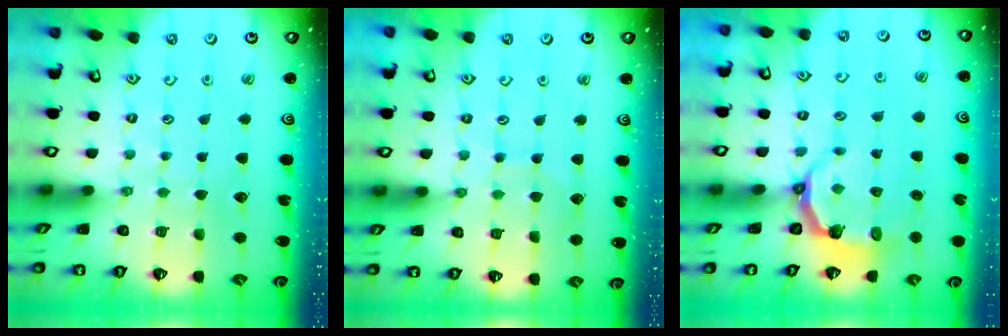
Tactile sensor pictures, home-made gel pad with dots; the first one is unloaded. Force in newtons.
{"total": 4.8, "press": 4.8, "slide": 0.5}
{"total": 4.6, "press": 3.0, "slide": 3.4}